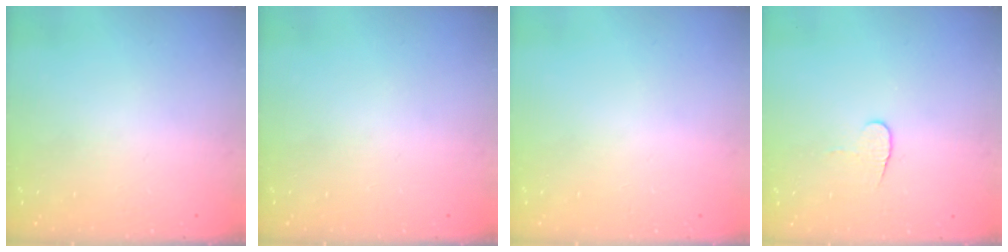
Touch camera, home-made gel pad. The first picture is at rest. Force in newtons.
{"total": 0.0}
{"total": 0.0}
{"total": 5.3, "press": 5.3, "slide": 0.5}